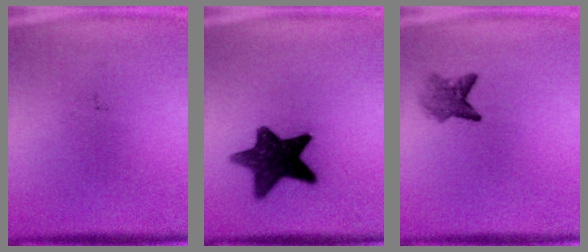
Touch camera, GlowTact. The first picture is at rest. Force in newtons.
{"total": 12.5}
{"total": 3.2}